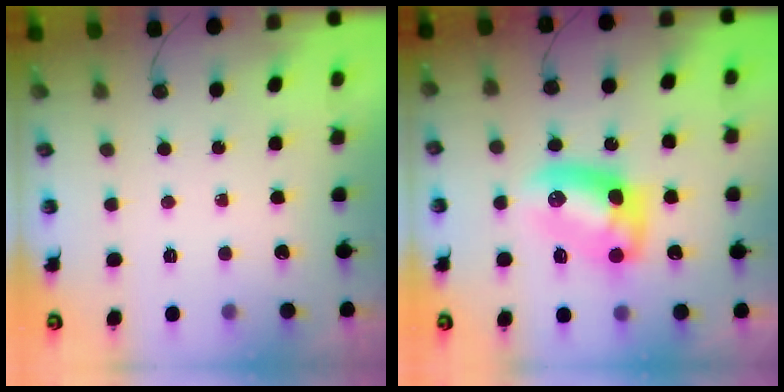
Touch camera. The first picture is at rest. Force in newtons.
{"total": 11.9, "press": 11.9, "slide": 0.4}